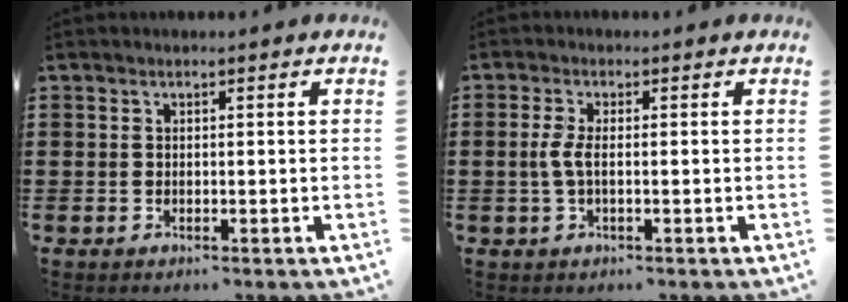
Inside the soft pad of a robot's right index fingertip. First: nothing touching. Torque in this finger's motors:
{"motor_torque": [0.50, 0.44, 0.36, 0.09]}